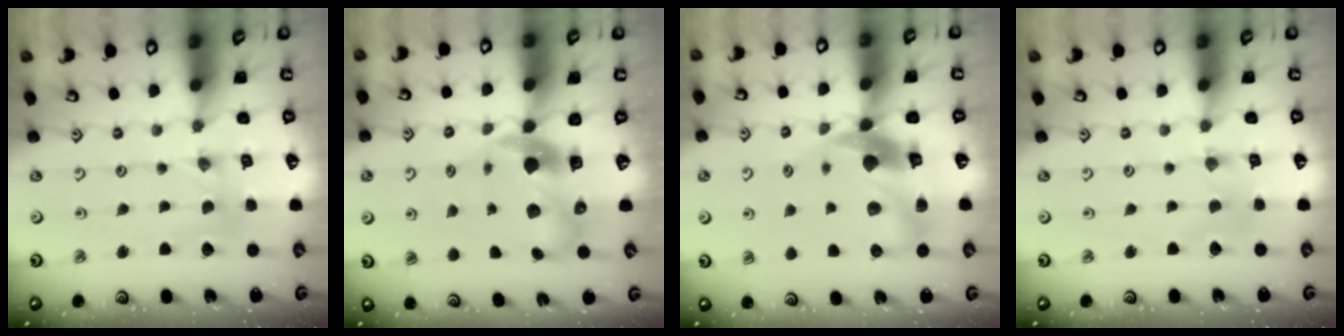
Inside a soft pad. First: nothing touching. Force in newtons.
{"total": 8.6, "press": 8.5, "slide": 1.5}
{"total": 13.7, "press": 13.6, "slide": 1.9}
{"total": 0.6, "press": 0.5, "slide": 0.2}